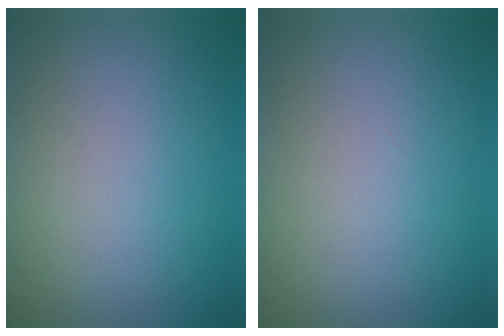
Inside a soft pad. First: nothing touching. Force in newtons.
{"total": 0.0}